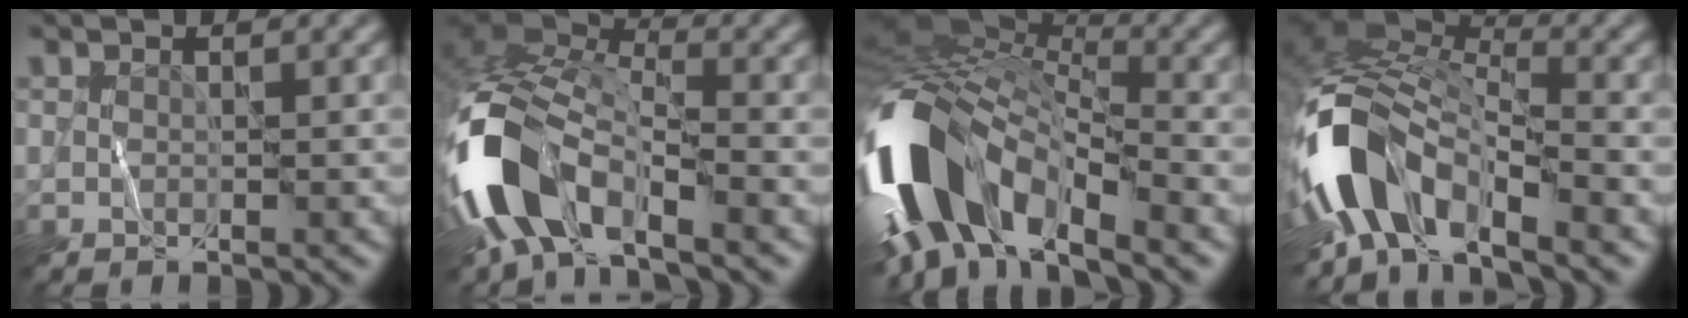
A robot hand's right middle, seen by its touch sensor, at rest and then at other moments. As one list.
[{"total": 11.4, "force": [-5.3, 5.7, 8.3], "torque": [-0.165, -0.005, -0.112]}, {"total": 12.7, "force": [-5.0, 6.7, 9.6], "torque": [-0.189, 0.002, -0.104]}, {"total": 9.3, "force": [-4.8, 4.5, 6.6], "torque": [-0.124, 0.007, -0.105]}]